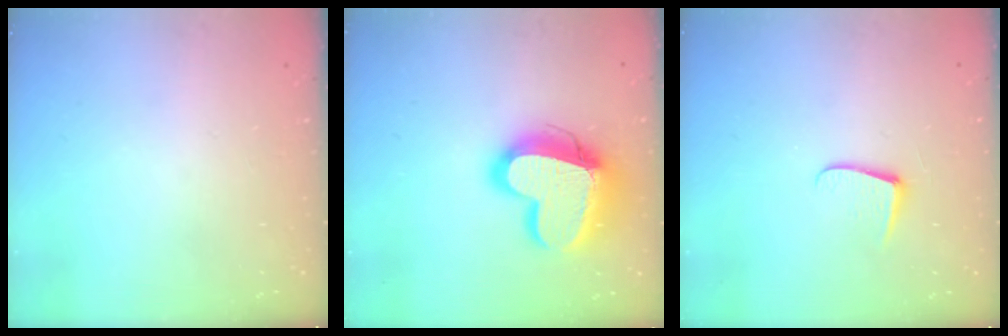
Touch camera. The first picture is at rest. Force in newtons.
{"total": 19.4, "press": 19.3, "slide": 1.7}
{"total": 5.9, "press": 5.8, "slide": 0.5}